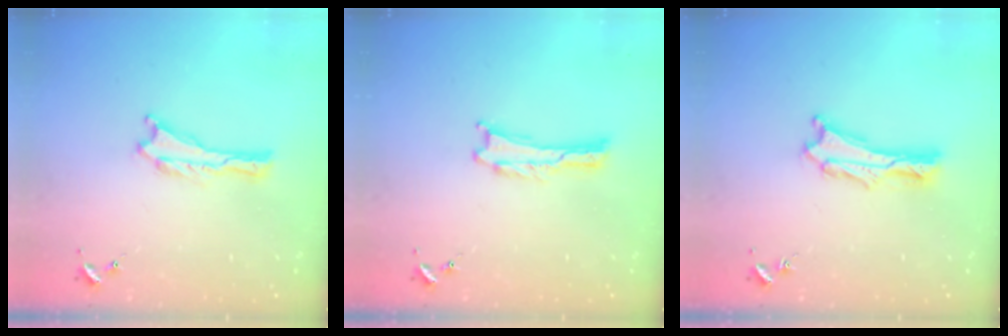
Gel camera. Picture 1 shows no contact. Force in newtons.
{"total": 0.0}
{"total": 2.0, "press": 2.0, "slide": 0.2}